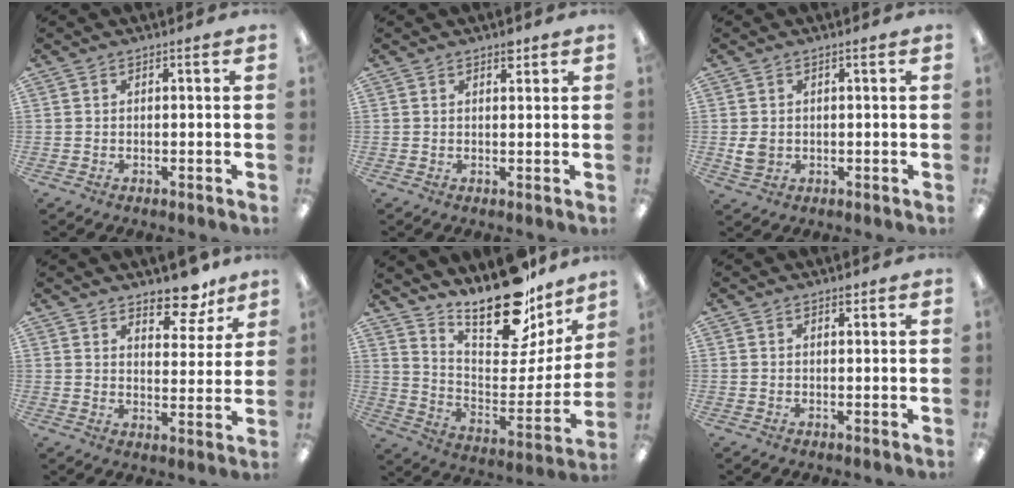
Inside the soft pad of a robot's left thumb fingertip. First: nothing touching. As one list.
[{"total": 2.3, "force": [1.6, 1.1, 1.3], "torque": [-0.003, -0.008, 0.023]}, {"total": 3.5, "force": [0.2, 2.8, 2.2], "torque": [-0.024, -0.001, 0.003]}, {"total": 9.5, "force": [7.8, 3.9, 3.8], "torque": [-0.034, -0.056, 0.136]}, {"total": 22.3, "force": [18.9, 7.1, 9.6], "torque": [-0.130, -0.149, 0.320]}, {"total": 1.3, "force": [1.0, 0.5, 0.6], "torque": [0.001, -0.006, 0.014]}]